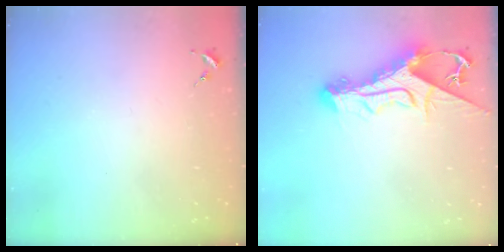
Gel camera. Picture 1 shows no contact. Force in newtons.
{"total": 13.5, "press": 13.5, "slide": 1.6}